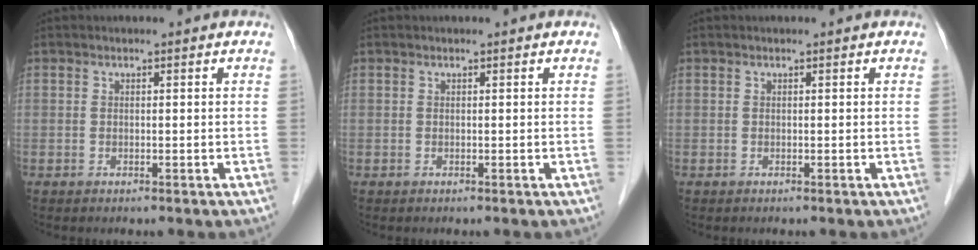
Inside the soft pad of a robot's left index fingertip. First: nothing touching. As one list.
[{"total": 0.0}, {"total": 0.0}]